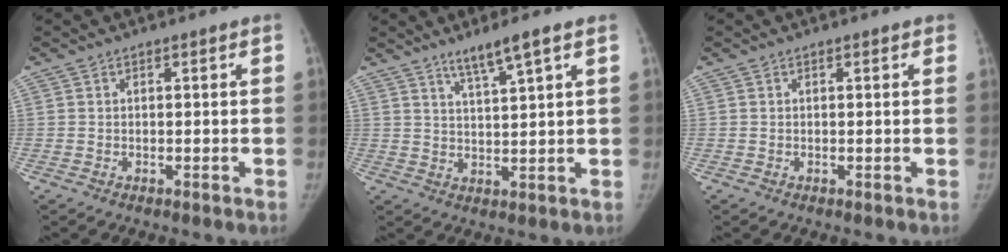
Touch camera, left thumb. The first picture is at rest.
{"total": 5.4, "force": [3.7, -0.2, 3.9], "torque": [-0.070, -0.023, 0.071]}
{"total": 0.5, "force": [0.3, 0.3, 0.3], "torque": [-0.002, -0.001, 0.000]}